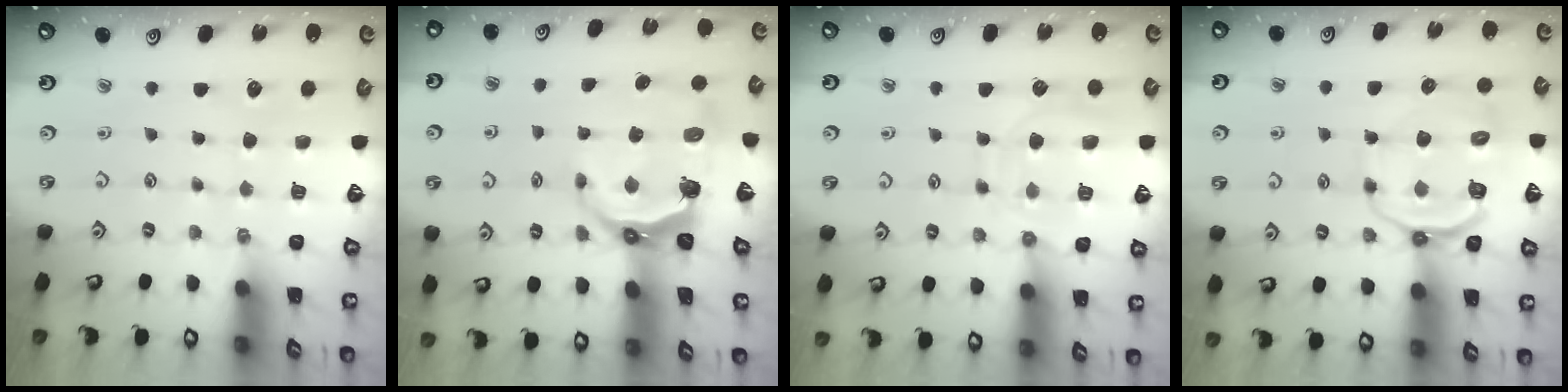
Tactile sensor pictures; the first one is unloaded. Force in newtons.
{"total": 7.3, "press": 5.9, "slide": 4.3}
{"total": 11.7, "press": 11.6, "slide": 1.0}
{"total": 9.0, "press": 8.8, "slide": 2.1}